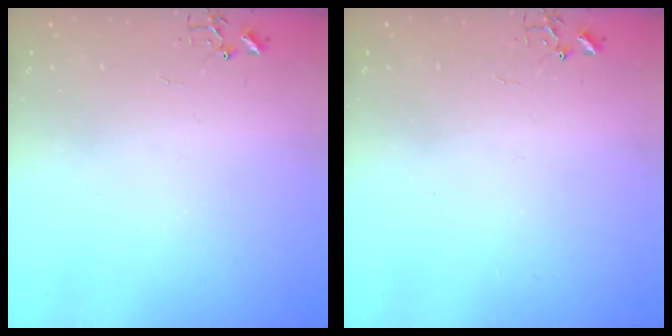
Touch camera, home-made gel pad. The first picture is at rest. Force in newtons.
{"total": 0.0}